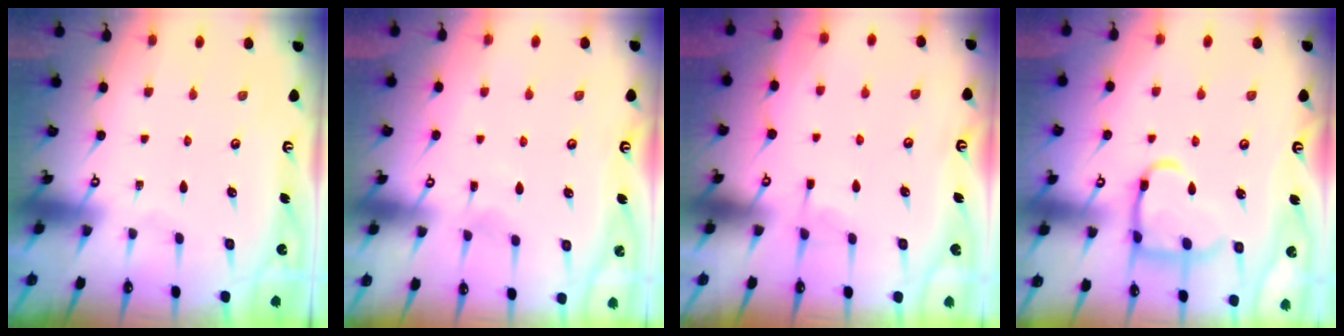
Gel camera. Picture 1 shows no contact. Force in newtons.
{"total": 5.5, "press": 5.5, "slide": 0.5}
{"total": 3.0, "press": 3.0, "slide": 0.5}
{"total": 12.4, "press": 12.4, "slide": 0.8}